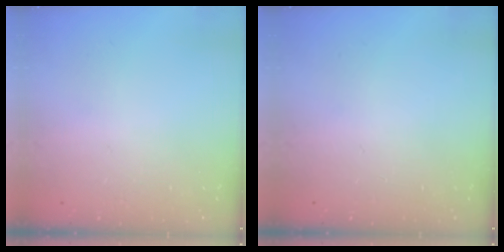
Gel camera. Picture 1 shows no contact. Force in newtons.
{"total": 0.0}